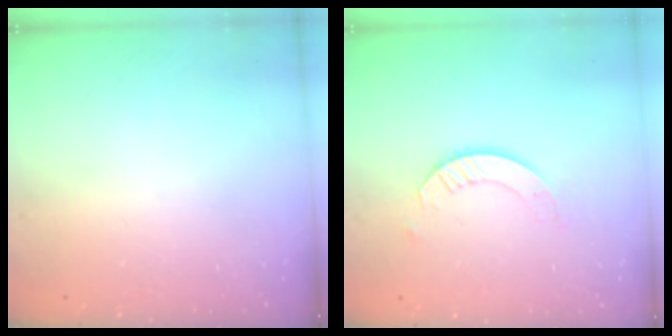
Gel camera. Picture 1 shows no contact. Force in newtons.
{"total": 3.8, "press": 3.8, "slide": 0.4}